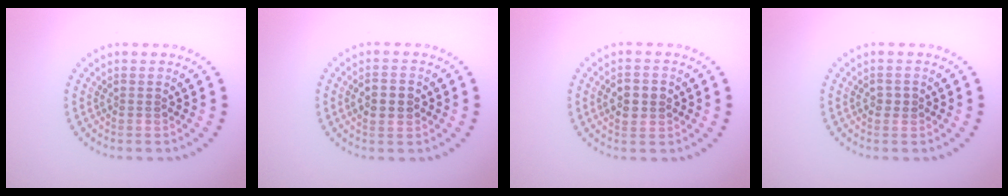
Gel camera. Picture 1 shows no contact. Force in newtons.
{"total": 3.1, "press": 3.1, "slide": 0.2}
{"total": 3.0, "press": 3.0, "slide": 0.1}
{"total": 1.0, "press": 1.0, "slide": 0.1}